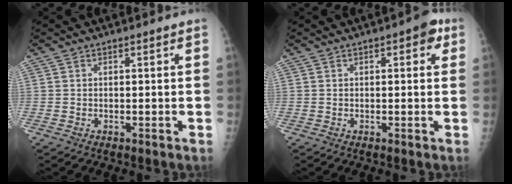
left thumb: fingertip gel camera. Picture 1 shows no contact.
{"total": 3.3, "force": [1.3, 1.6, 2.7], "torque": [-0.016, 0.002, 0.007]}